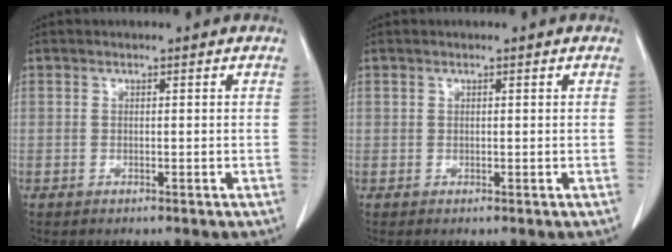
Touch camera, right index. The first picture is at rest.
{"total": 0.0}